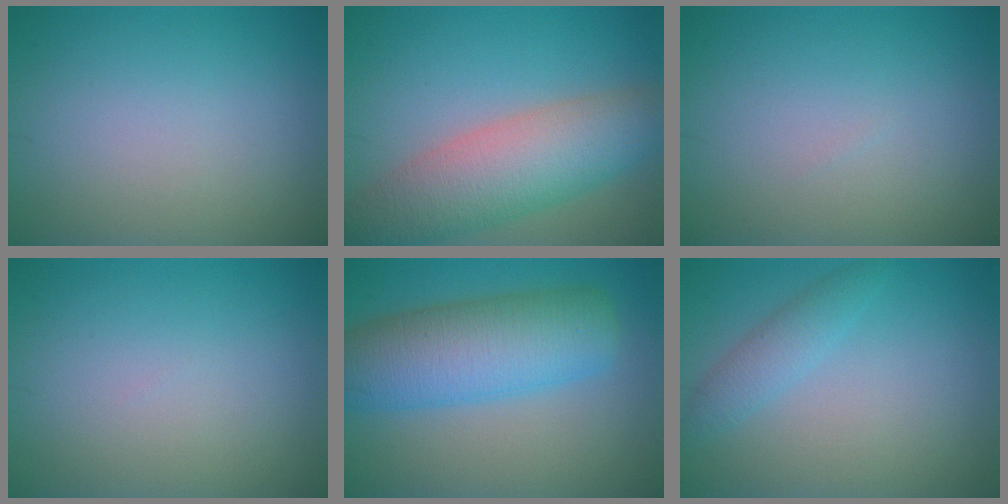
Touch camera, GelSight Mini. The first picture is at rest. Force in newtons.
{"total": 8.2, "press": 8.2, "slide": 0.5}
{"total": 0.0}
{"total": 0.0}
{"total": 8.7, "press": 8.7, "slide": 0.3}
{"total": 2.1, "press": 2.0, "slide": 0.2}